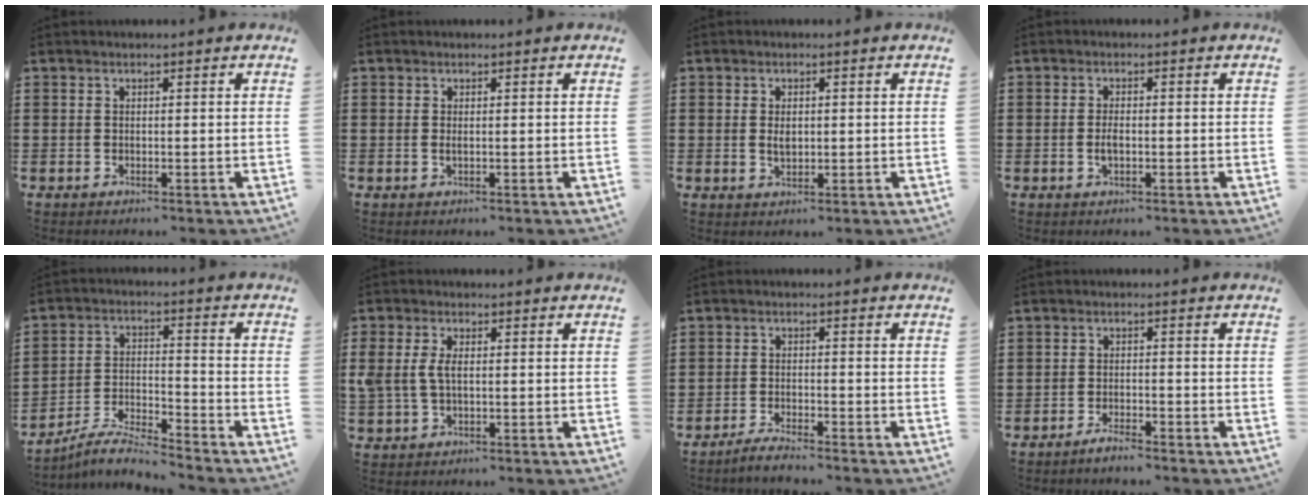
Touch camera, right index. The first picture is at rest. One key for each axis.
{"total": 0.6, "fx": 0.0, "fy": 0.1, "fz": 0.6, "tx": -0.012, "ty": -0.001, "tz": -0.001}
{"total": 2.1, "fx": 0.0, "fy": 1.2, "fz": 1.7, "tx": -0.036, "ty": 0.003, "tz": 0.000}
{"total": 1.5, "fx": -0.3, "fy": 0.6, "fz": 1.3, "tx": -0.024, "ty": 0.002, "tz": -0.006}
{"total": 5.7, "fx": -5.5, "fy": 0.2, "fz": 1.7, "tx": -0.048, "ty": -0.006, "tz": -0.110}
{"total": 4.0, "fx": 0.2, "fy": 2.0, "fz": 3.4, "tx": -0.099, "ty": -0.005, "tz": -0.007}
{"total": 2.4, "fx": -2.3, "fy": -0.1, "fz": 0.5, "tx": -0.011, "ty": 0.003, "tz": -0.047}
{"total": 2.0, "fx": -1.9, "fy": 0.1, "fz": 0.6, "tx": -0.013, "ty": 0.002, "tz": -0.035}